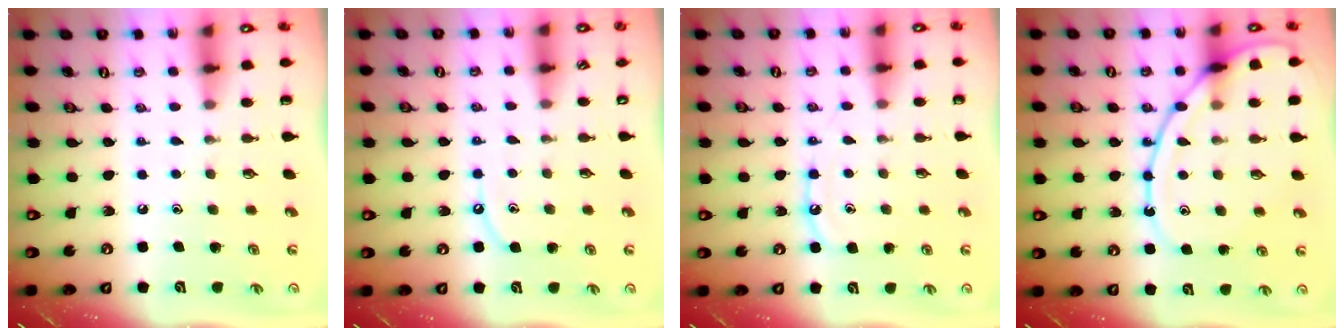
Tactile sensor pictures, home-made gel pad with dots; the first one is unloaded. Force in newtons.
{"total": 5.6, "press": 5.6, "slide": 0.5}
{"total": 8.3, "press": 8.2, "slide": 0.8}
{"total": 13.0, "press": 12.9, "slide": 1.1}